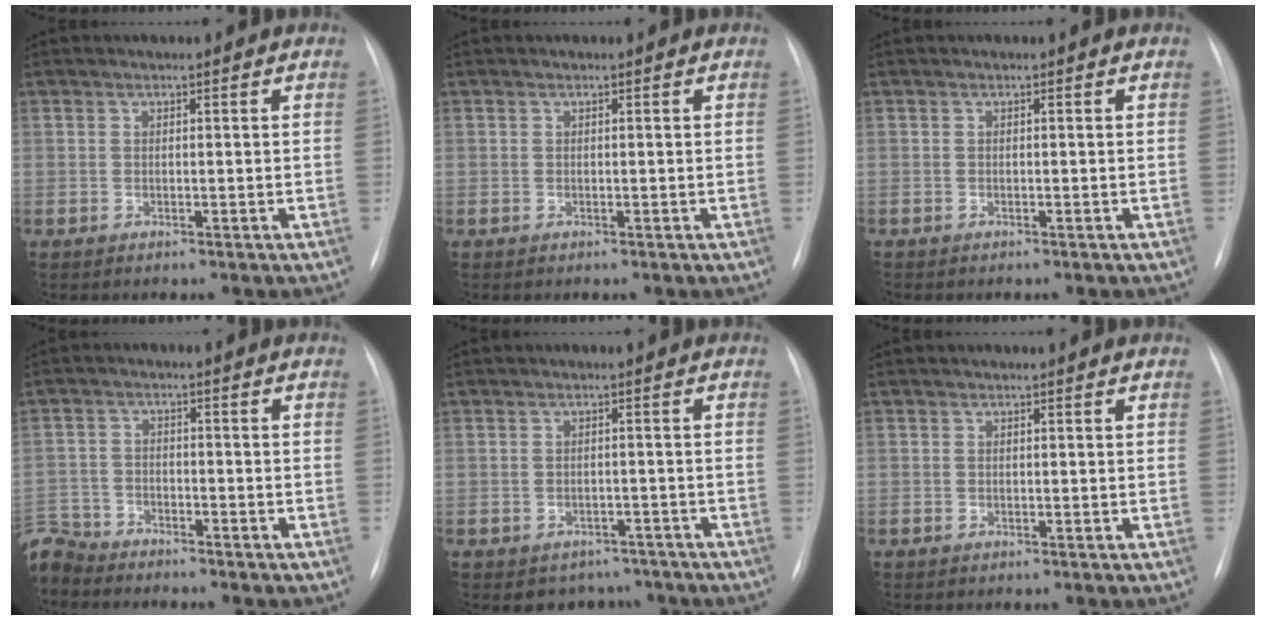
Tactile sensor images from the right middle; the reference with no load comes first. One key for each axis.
{"total": 0.0}
{"total": 0.0}
{"total": 8.5, "fx": -7.8, "fy": 3.1, "fz": 0.9, "tx": -0.028, "ty": 0.001, "tz": -0.140}
{"total": 5.3, "fx": -4.3, "fy": 3.1, "fz": 0.3, "tx": 0.011, "ty": 0.018, "tz": -0.052}
{"total": 0.0}